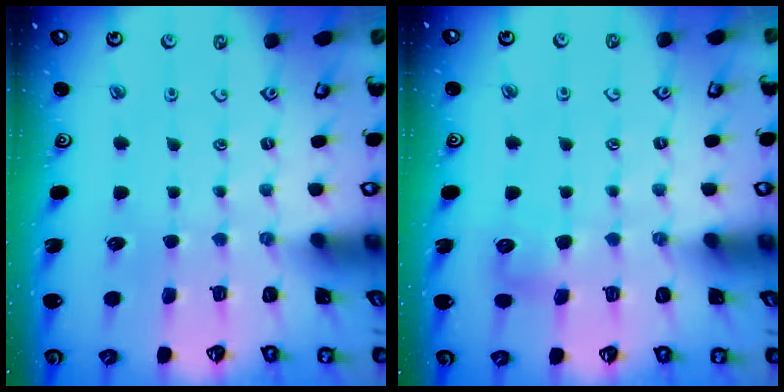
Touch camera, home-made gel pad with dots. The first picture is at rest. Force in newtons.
{"total": 5.3, "press": 5.3, "slide": 0.6}